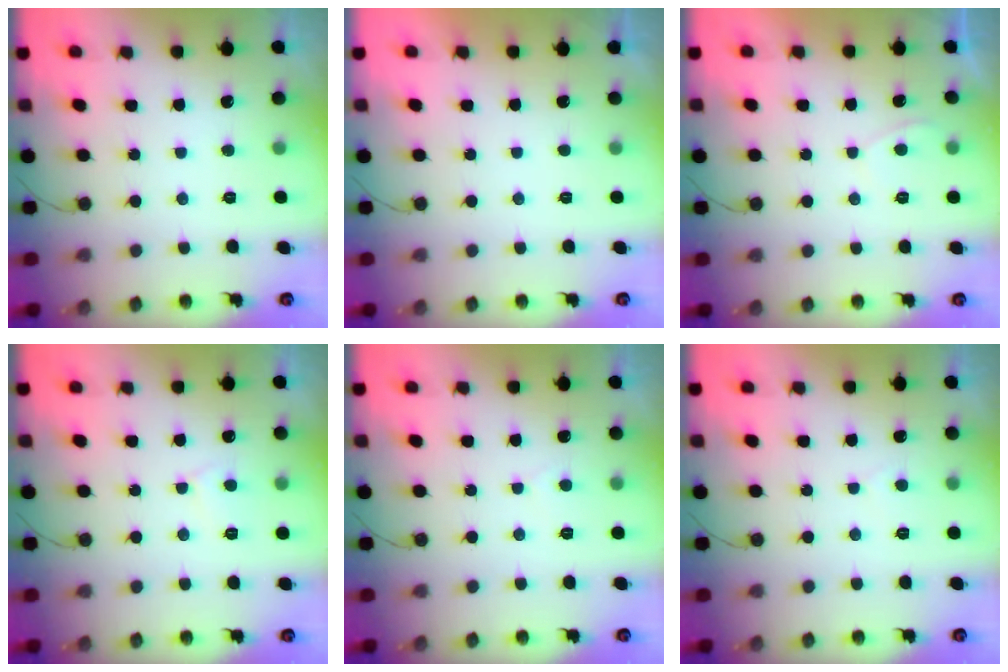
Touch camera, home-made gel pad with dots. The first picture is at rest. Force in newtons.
{"total": 2.1, "press": 2.1, "slide": 0.4}
{"total": 1.0, "press": 0.8, "slide": 0.5}
{"total": 3.4, "press": 3.3, "slide": 0.5}
{"total": 1.0, "press": 1.0, "slide": 0.2}
{"total": 1.0, "press": 1.0, "slide": 0.2}